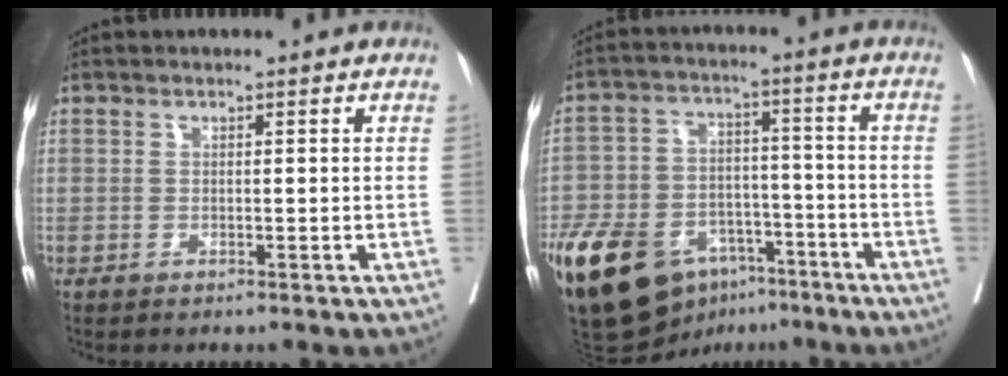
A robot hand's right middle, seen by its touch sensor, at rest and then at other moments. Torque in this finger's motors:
{"motor_torque": [1.18, -0.96, 1.05, 0.21]}